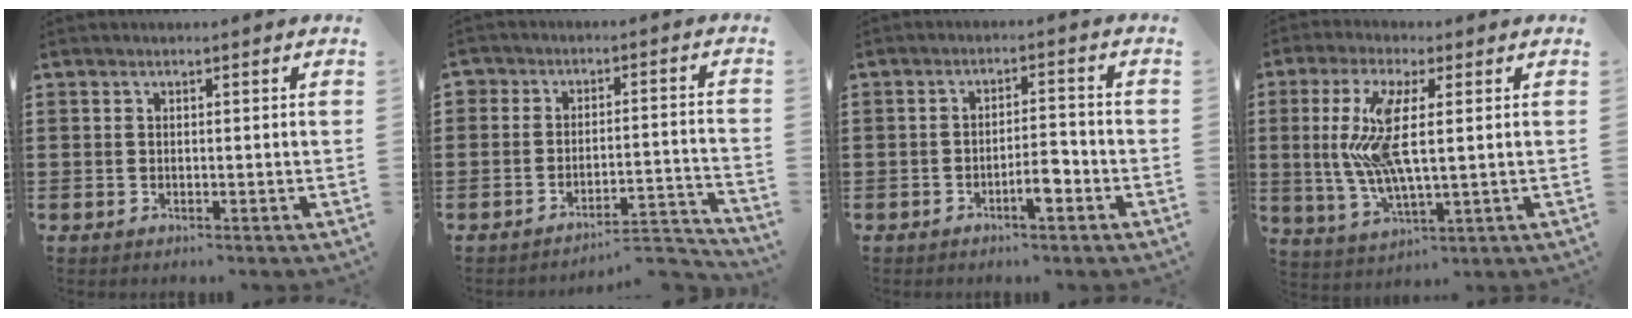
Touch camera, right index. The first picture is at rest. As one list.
[{"total": 5.3, "force": [-5.1, 1.1, 0.6], "torque": [-0.009, 0.010, -0.104]}, {"total": 5.0, "force": [-2.9, 1.4, 3.8], "torque": [-0.069, 0.008, -0.054]}, {"total": 10.2, "force": [1.2, 2.9, 9.7], "torque": [-0.217, -0.014, 0.014]}]